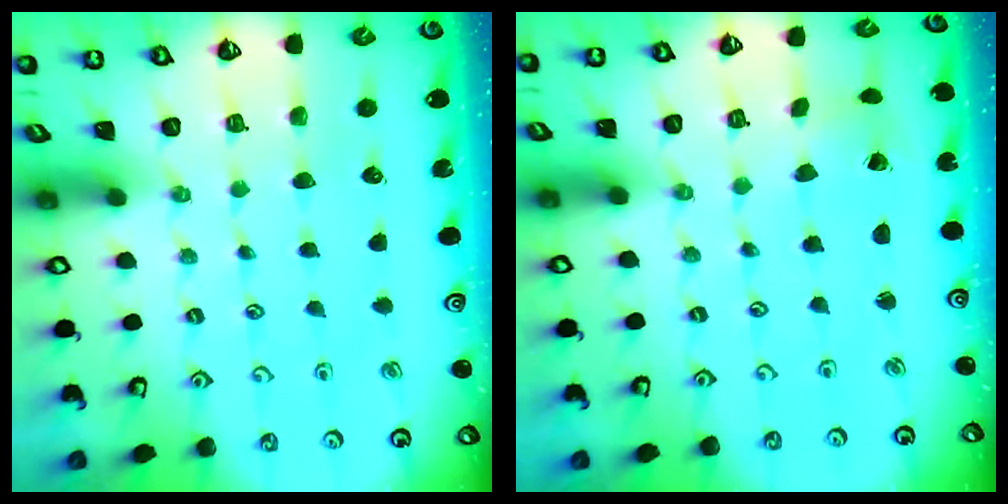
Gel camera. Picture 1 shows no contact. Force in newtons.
{"total": 0.8, "press": 0.8, "slide": 0.1}